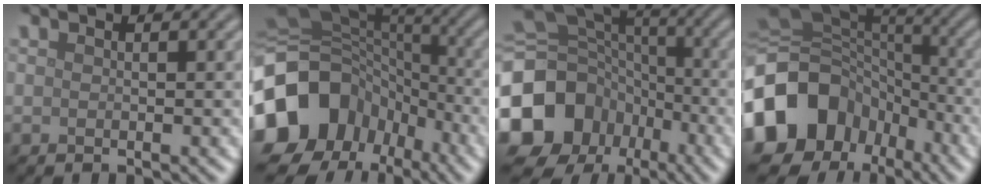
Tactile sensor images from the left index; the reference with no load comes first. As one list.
[{"total": 19.8, "force": [-6.5, 16.5, 8.8], "torque": [-0.207, -0.017, -0.127]}, {"total": 19.7, "force": [-7.9, 16.5, 7.4], "torque": [-0.182, -0.036, -0.154]}, {"total": 18.1, "force": [-6.8, 14.9, 7.8], "torque": [-0.198, -0.007, -0.138]}]